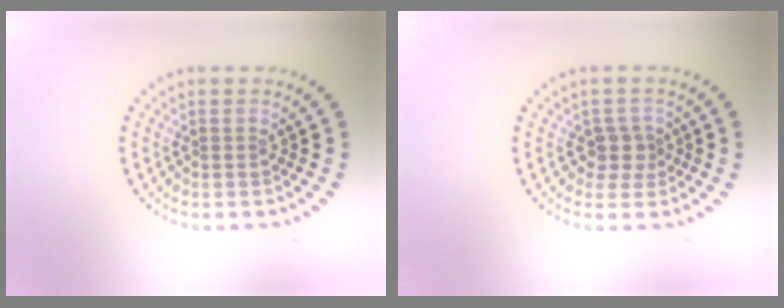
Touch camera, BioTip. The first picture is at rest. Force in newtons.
{"total": 1.9, "press": 1.6, "slide": 1.1}